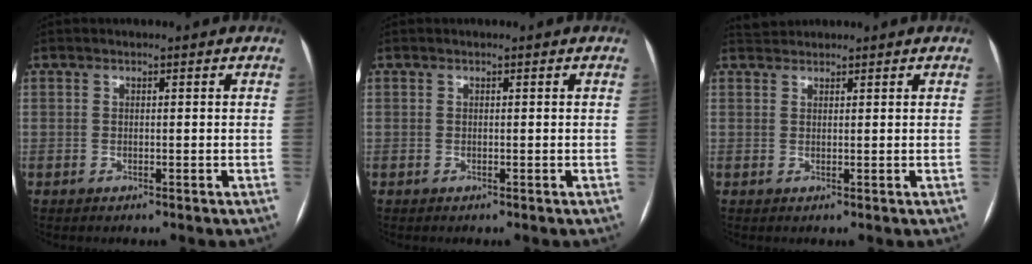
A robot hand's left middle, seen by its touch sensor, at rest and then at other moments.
{"total": 0.0}
{"total": 1.7, "force": [1.6, 0.2, -0.3], "torque": [-0.004, 0.017, 0.034]}